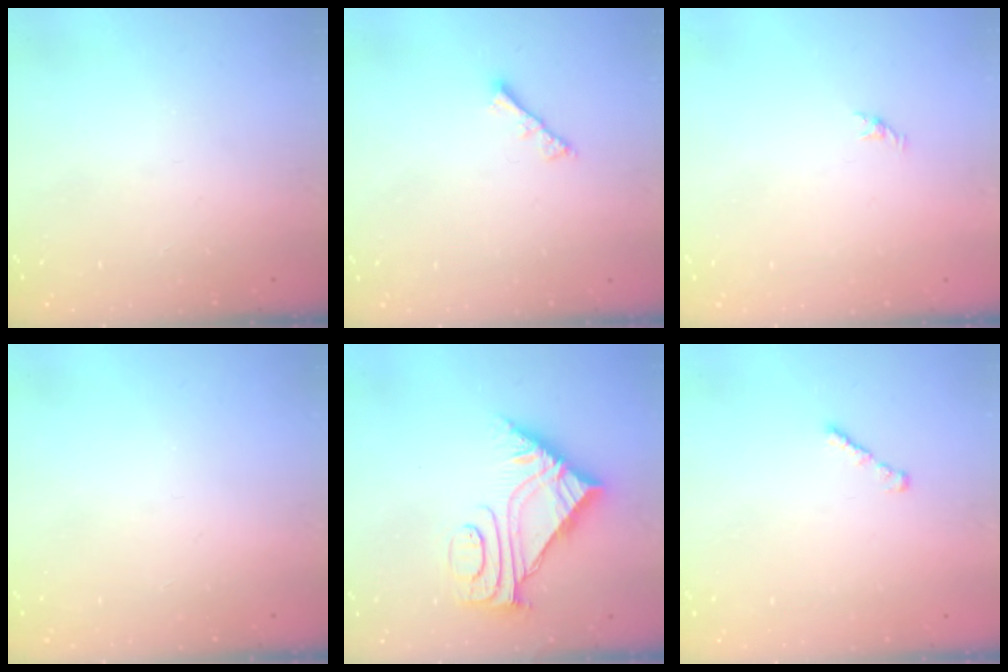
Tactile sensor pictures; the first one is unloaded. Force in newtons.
{"total": 2.8, "press": 2.8, "slide": 0.6}
{"total": 0.5, "press": 0.3, "slide": 0.4}
{"total": 0.0}
{"total": 9.0, "press": 8.9, "slide": 0.9}
{"total": 1.6, "press": 1.5, "slide": 0.5}